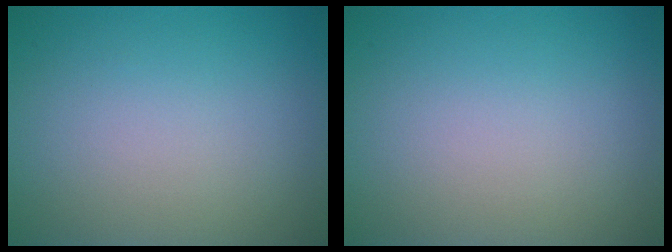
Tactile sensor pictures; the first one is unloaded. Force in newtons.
{"total": 0.0}